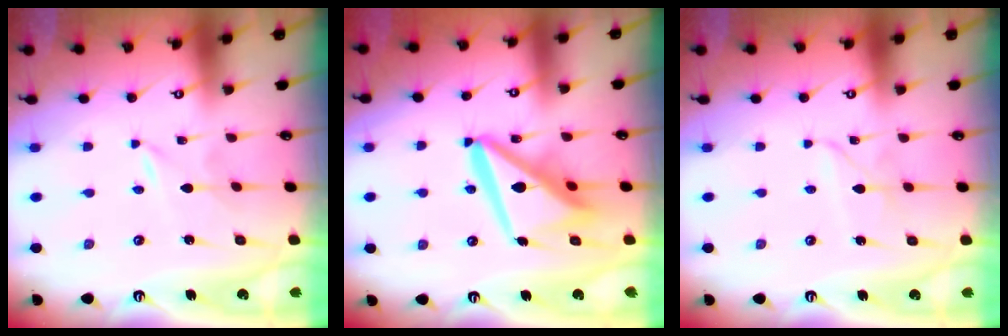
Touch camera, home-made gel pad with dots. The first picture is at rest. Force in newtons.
{"total": 14.7, "press": 14.6, "slide": 1.7}
{"total": 2.7, "press": 2.7, "slide": 0.2}